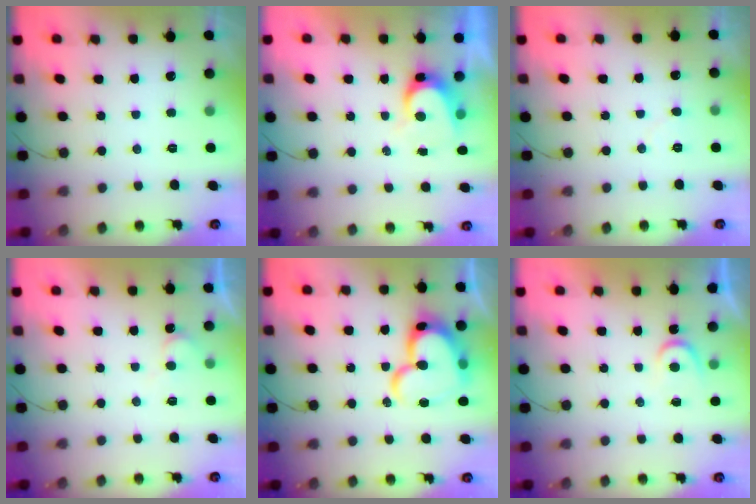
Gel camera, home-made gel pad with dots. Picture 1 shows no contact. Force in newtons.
{"total": 6.1, "press": 6.1, "slide": 0.4}
{"total": 3.7, "press": 3.7, "slide": 0.4}
{"total": 4.3, "press": 4.2, "slide": 0.5}
{"total": 19.9, "press": 19.8, "slide": 2.3}
{"total": 3.1, "press": 3.1, "slide": 0.4}